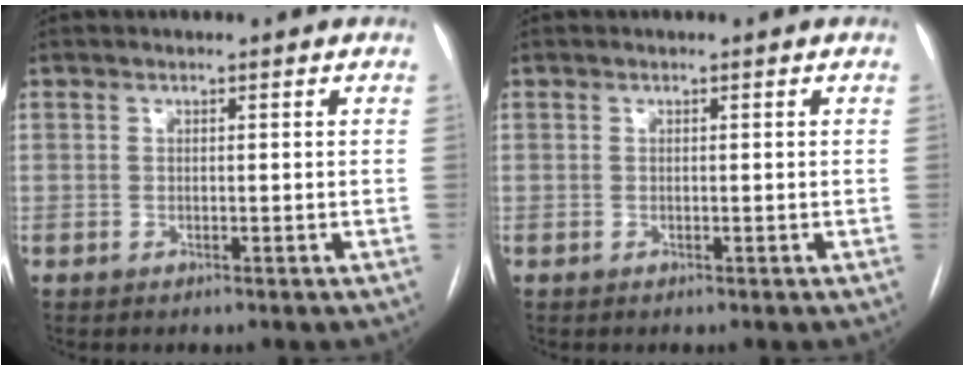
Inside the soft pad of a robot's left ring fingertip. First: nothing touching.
{"total": 0.0}